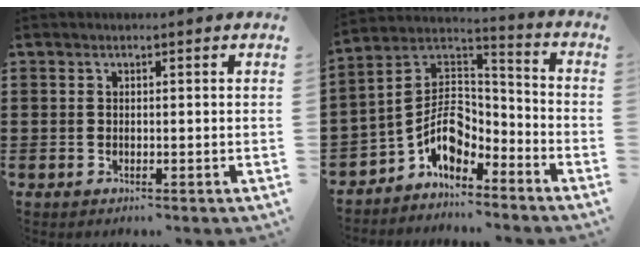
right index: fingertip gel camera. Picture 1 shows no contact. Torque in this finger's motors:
{"motor_torque": [1.98, 0.16, 0.68, 0.08]}